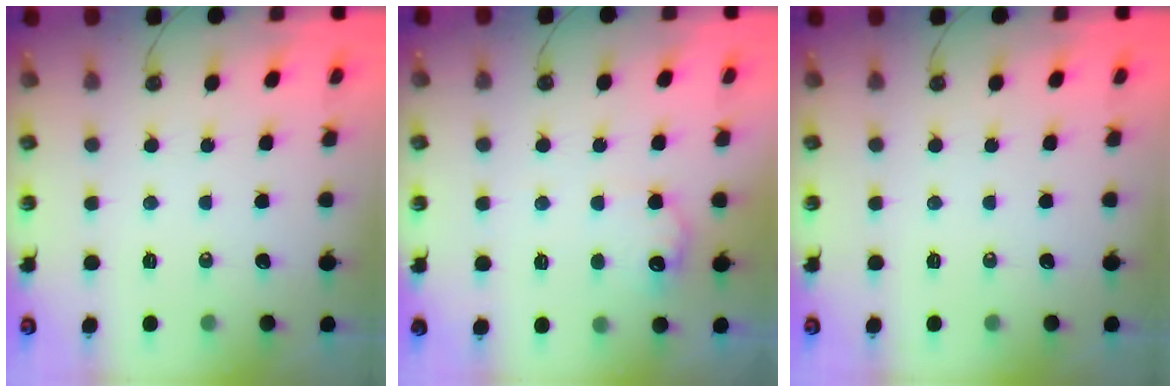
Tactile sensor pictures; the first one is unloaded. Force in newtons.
{"total": 8.9, "press": 8.9, "slide": 0.5}
{"total": 0.0}